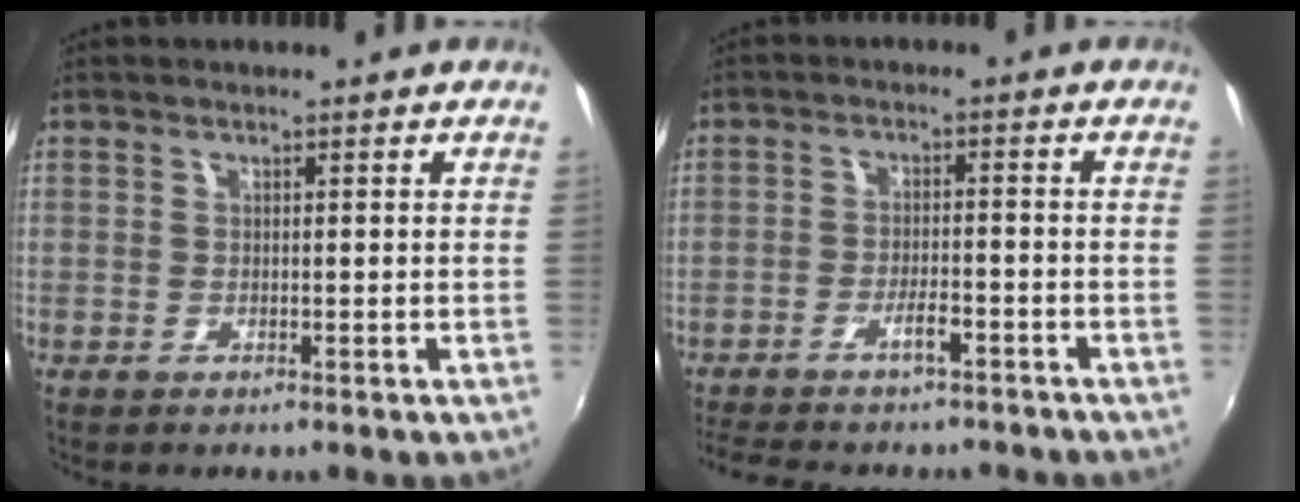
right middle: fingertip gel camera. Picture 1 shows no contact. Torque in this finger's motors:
{"motor_torque": [1.05, -1.09, 0.15, 0.07]}